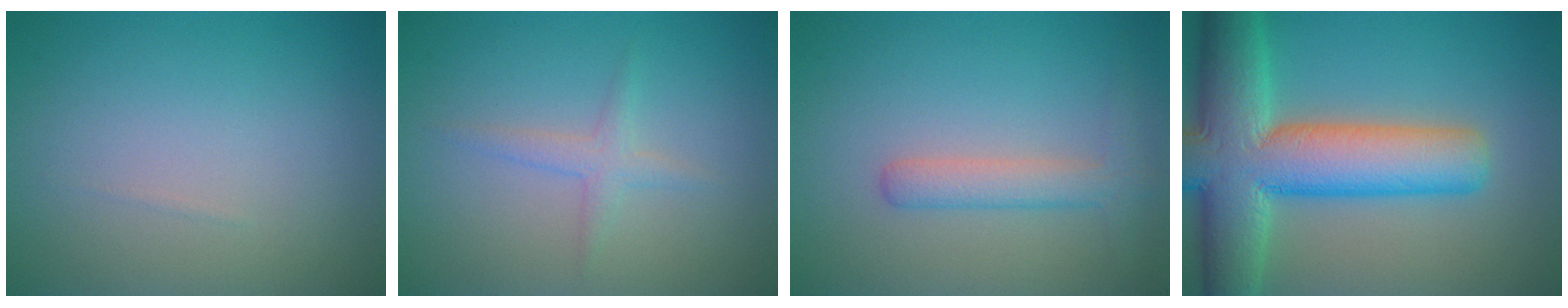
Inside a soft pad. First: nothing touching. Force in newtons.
{"total": 1.6, "press": 1.6, "slide": 0.0}
{"total": 2.7, "press": 2.7, "slide": 0.1}
{"total": 12.2, "press": 12.2, "slide": 0.6}